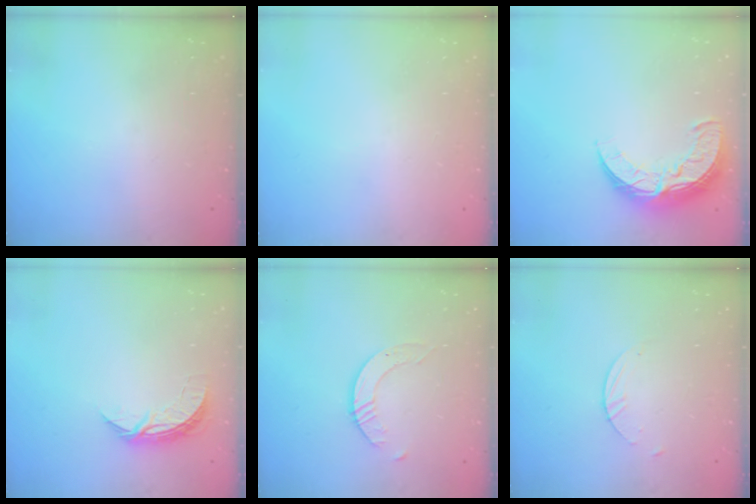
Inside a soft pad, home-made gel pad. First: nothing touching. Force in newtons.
{"total": 0.0}
{"total": 11.4, "press": 11.3, "slide": 0.8}
{"total": 6.6, "press": 6.5, "slide": 0.4}
{"total": 2.6, "press": 2.6, "slide": 0.3}
{"total": 2.1, "press": 2.1, "slide": 0.2}